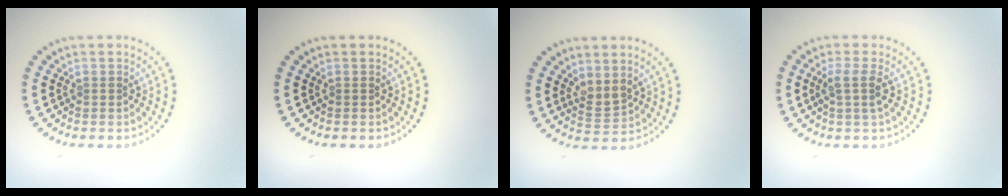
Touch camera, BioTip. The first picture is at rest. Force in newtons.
{"total": 0.0}
{"total": 1.7, "press": 1.4, "slide": 0.9}
{"total": 1.9, "press": 1.5, "slide": 1.2}